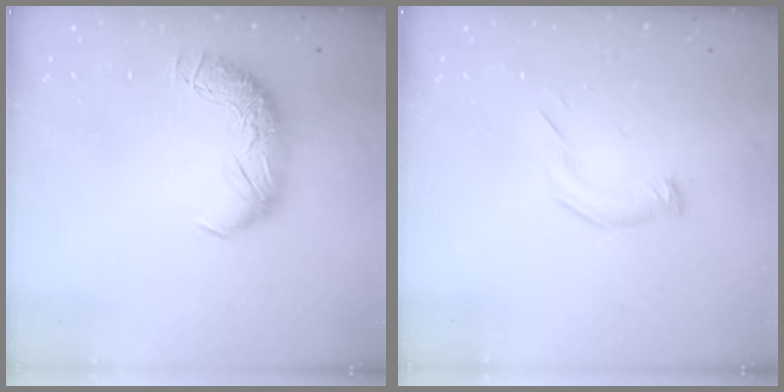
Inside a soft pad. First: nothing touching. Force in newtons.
{"total": 4.7, "press": 4.6, "slide": 1.0}